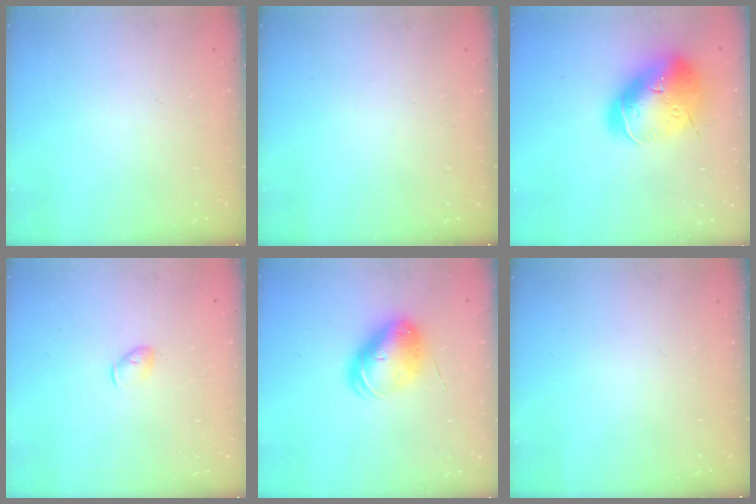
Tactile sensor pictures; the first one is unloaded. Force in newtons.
{"total": 0.0}
{"total": 24.1, "press": 23.8, "slide": 3.6}
{"total": 4.3, "press": 4.2, "slide": 0.9}
{"total": 9.3, "press": 9.1, "slide": 1.8}
{"total": 0.0}